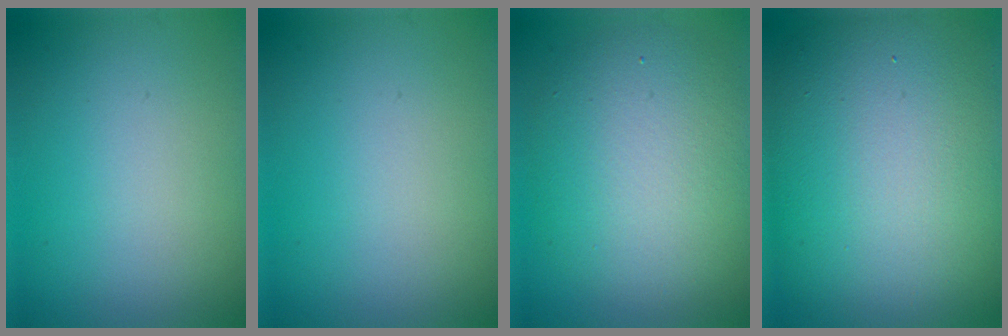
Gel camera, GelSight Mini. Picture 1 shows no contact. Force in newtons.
{"total": 0.0}
{"total": 8.3, "press": 8.3, "slide": 0.4}
{"total": 16.6, "press": 16.6, "slide": 0.4}